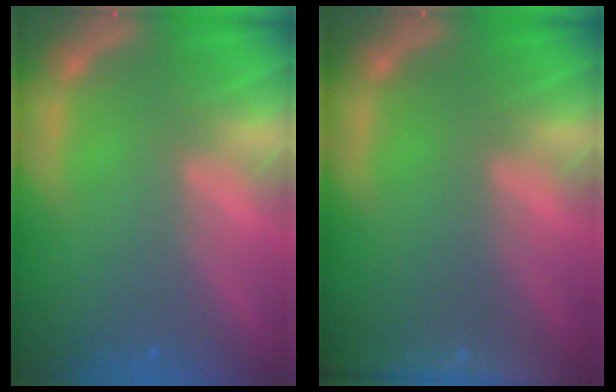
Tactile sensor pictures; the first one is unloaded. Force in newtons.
{"total": 7.5}